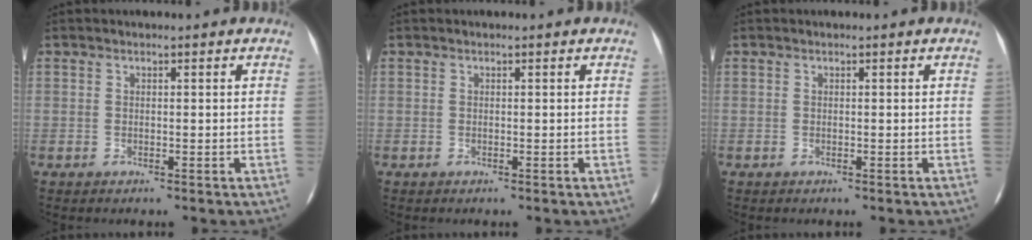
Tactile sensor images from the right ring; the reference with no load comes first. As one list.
[{"total": 0.0}, {"total": 0.0}]